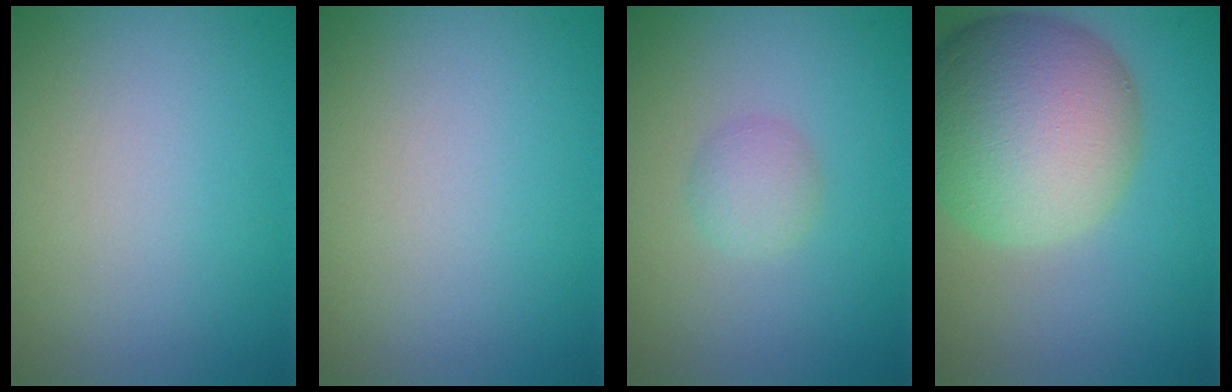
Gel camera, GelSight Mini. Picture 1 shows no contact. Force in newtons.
{"total": 0.0}
{"total": 1.8, "press": 1.8, "slide": 0.1}
{"total": 11.5, "press": 11.5, "slide": 0.5}